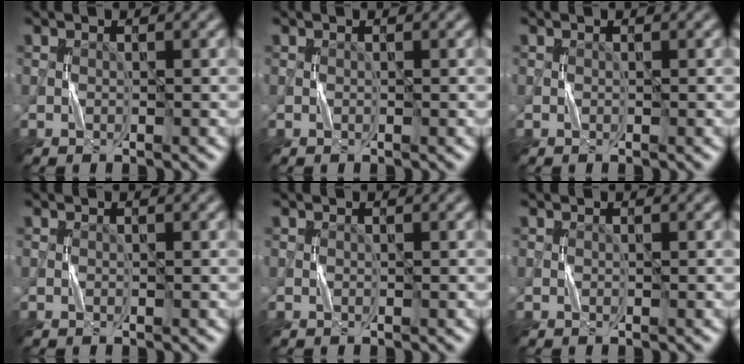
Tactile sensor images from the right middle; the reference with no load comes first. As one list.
[{"total": 0.0}, {"total": 0.0}, {"total": 0.0}, {"total": 0.0}, {"total": 0.0}]